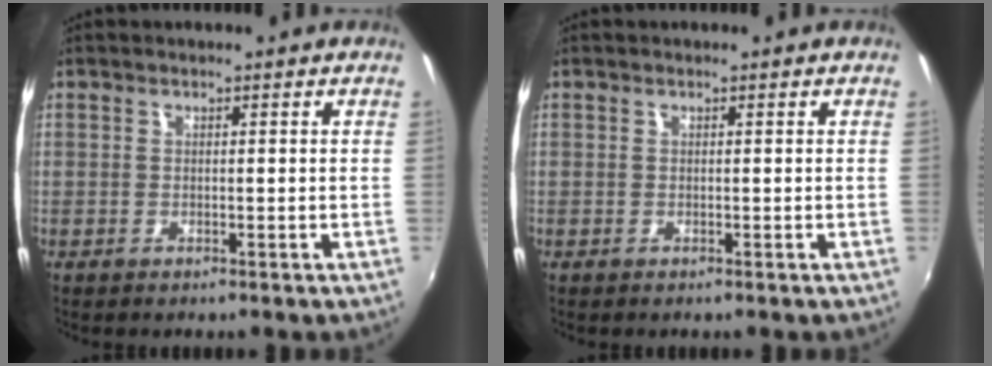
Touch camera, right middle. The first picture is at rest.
{"total": 0.0}